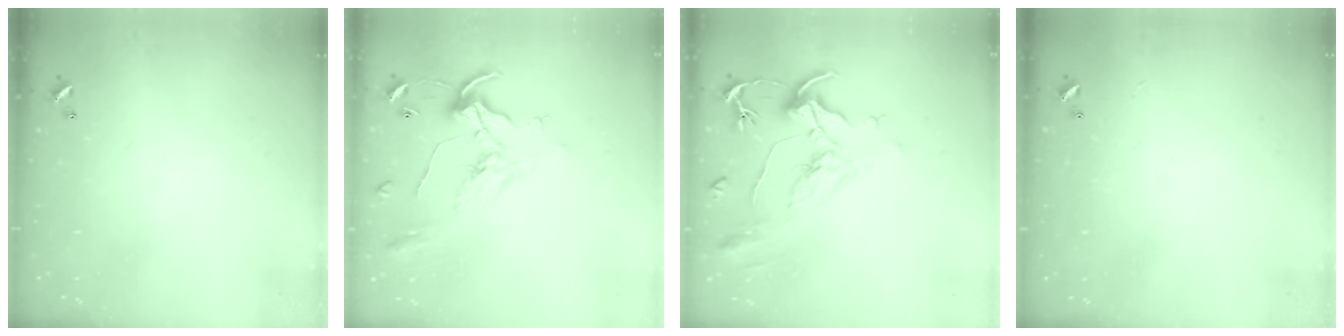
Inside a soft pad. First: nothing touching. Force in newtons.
{"total": 0.8, "press": 0.5, "slide": 0.6}
{"total": 2.2, "press": 1.7, "slide": 1.4}
{"total": 1.0, "press": 0.9, "slide": 0.5}